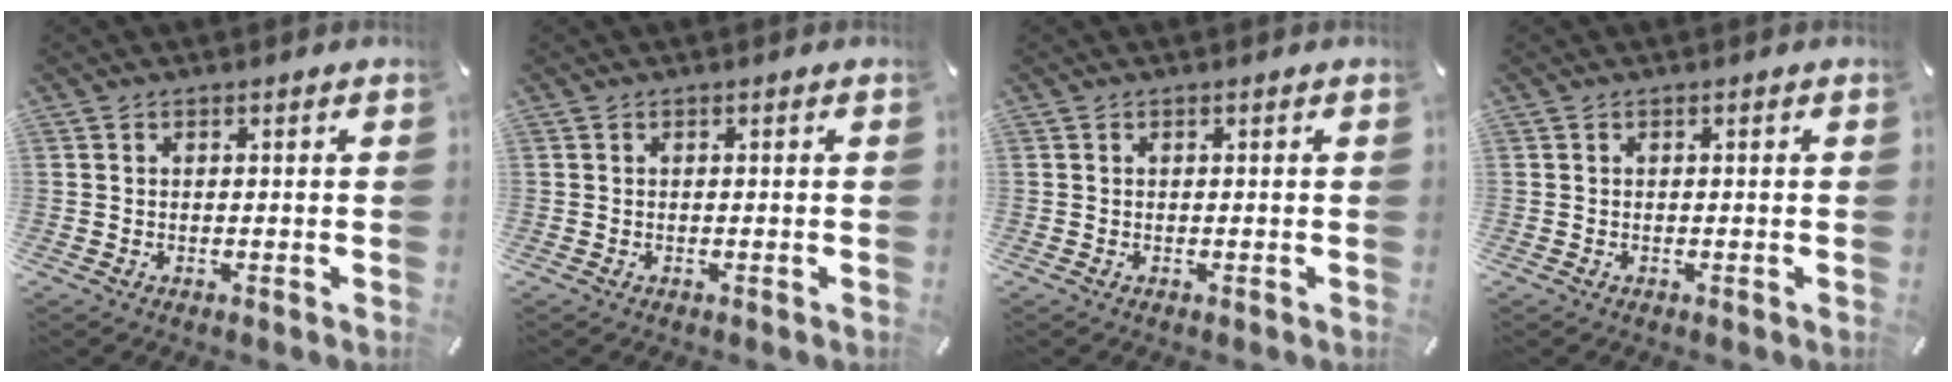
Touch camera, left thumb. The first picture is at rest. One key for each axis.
{"total": 0.0}
{"total": 0.0}
{"total": 0.0}